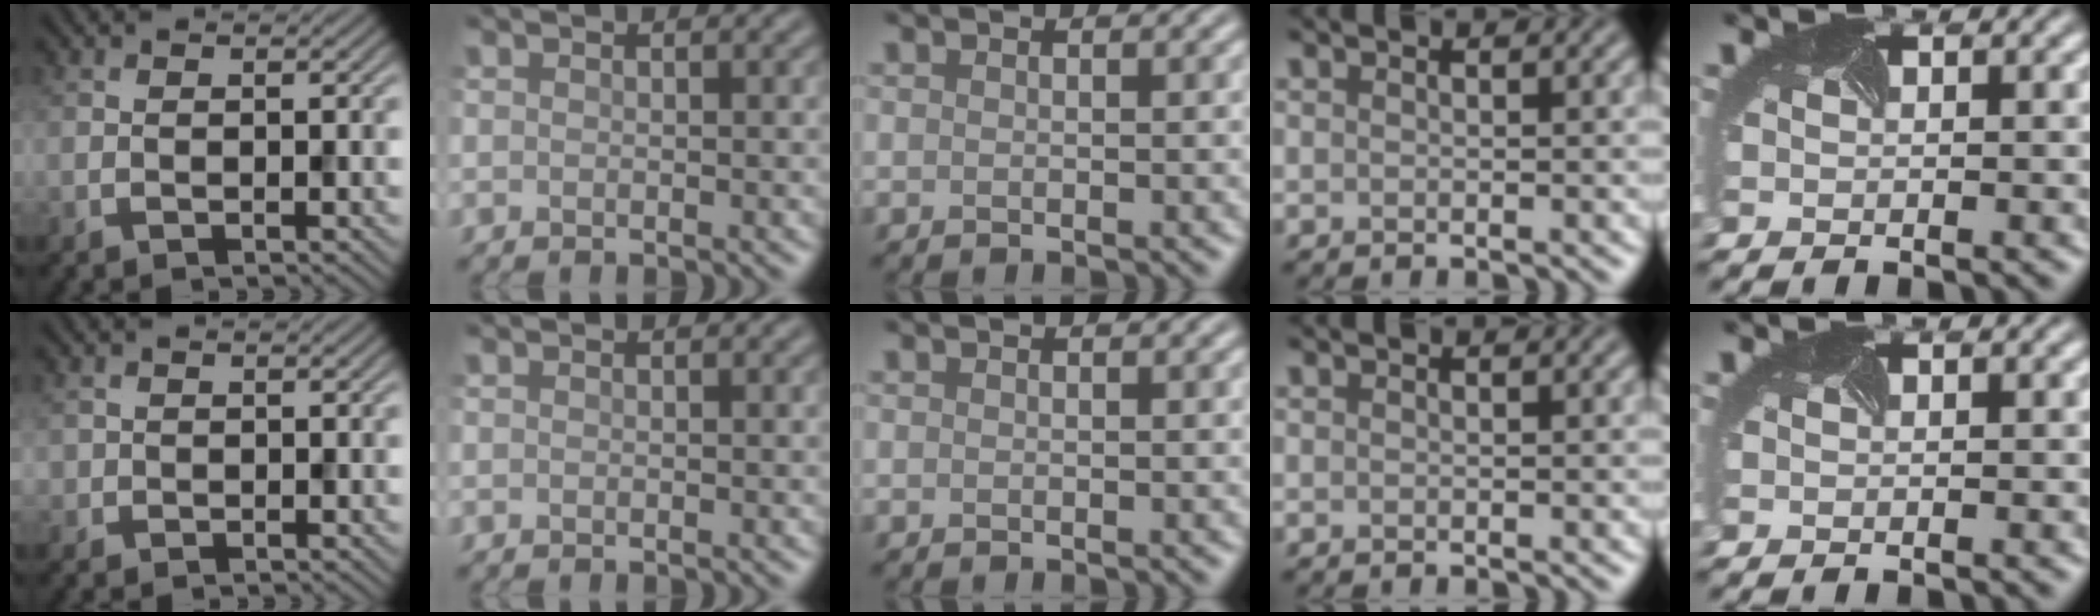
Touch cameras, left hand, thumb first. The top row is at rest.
{"thumb": {"total": 1.1, "force": [0.0, 1.1, 0.0], "torque": [0.004, -0.004, -0.005]}}